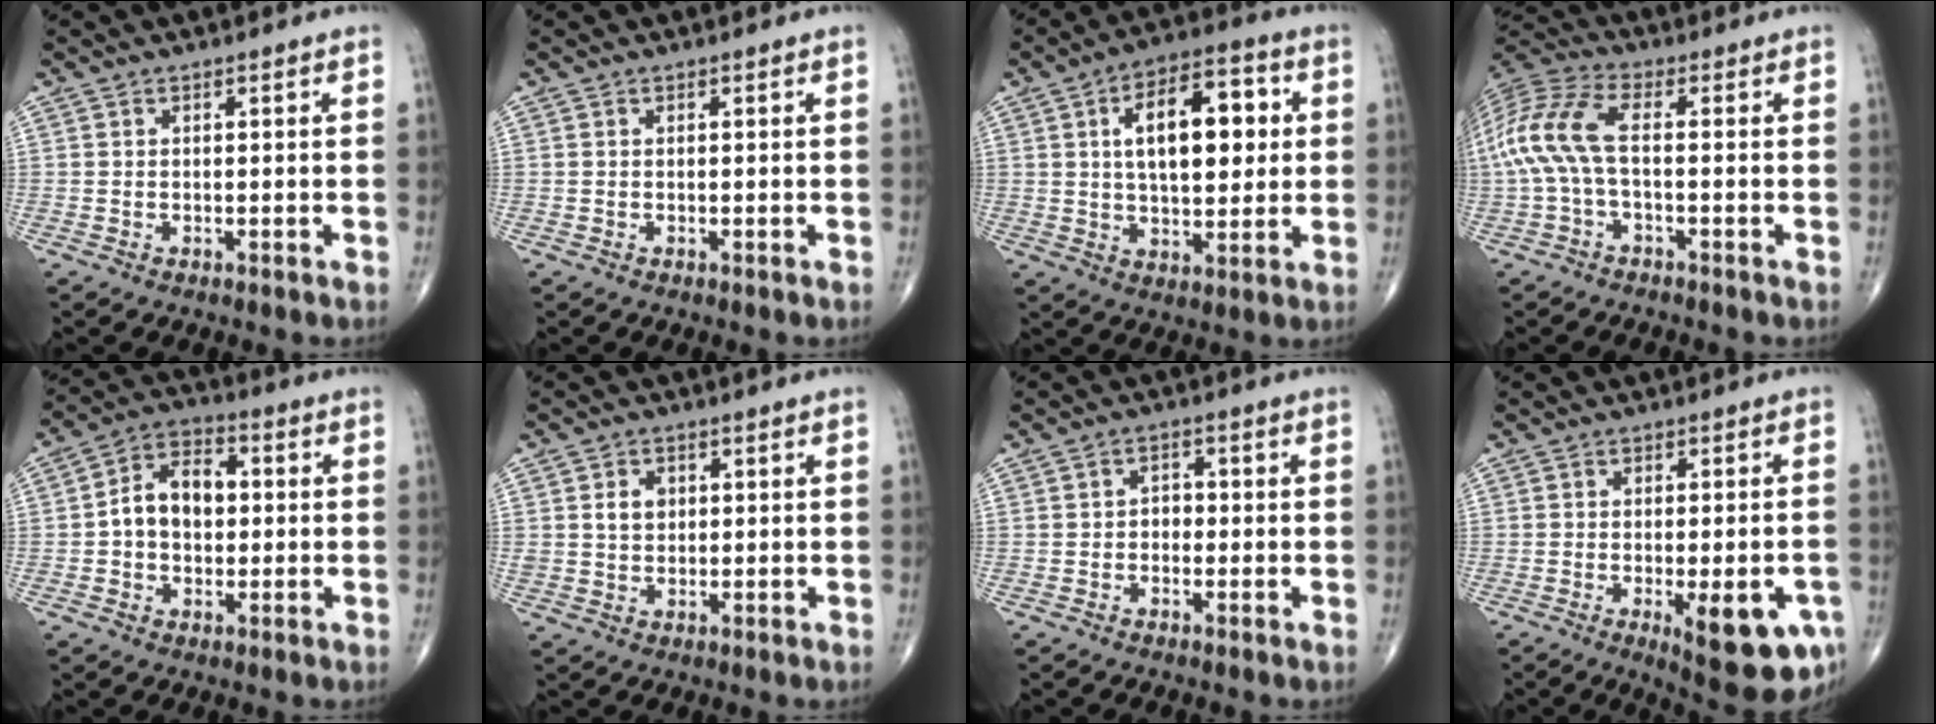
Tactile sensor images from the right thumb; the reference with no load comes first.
{"total": 0.0}
{"total": 15.6, "force": [3.1, 7.9, 13.2], "torque": [-0.178, 0.011, 0.048]}
{"total": 10.8, "force": [-0.8, 4.1, 9.9], "torque": [-0.239, 0.034, -0.024]}
{"total": 10.1, "force": [0.2, 7.1, 7.2], "torque": [-0.100, 0.027, -0.004]}
{"total": 3.8, "force": [1.0, 3.0, 2.1], "torque": [-0.020, -0.003, 0.018]}
{"total": 2.5, "force": [-0.4, 2.0, 1.5], "torque": [-0.007, 0.012, -0.013]}
{"total": 13.1, "force": [-5.0, 4.3, 11.3], "torque": [-0.120, 0.002, -0.052]}